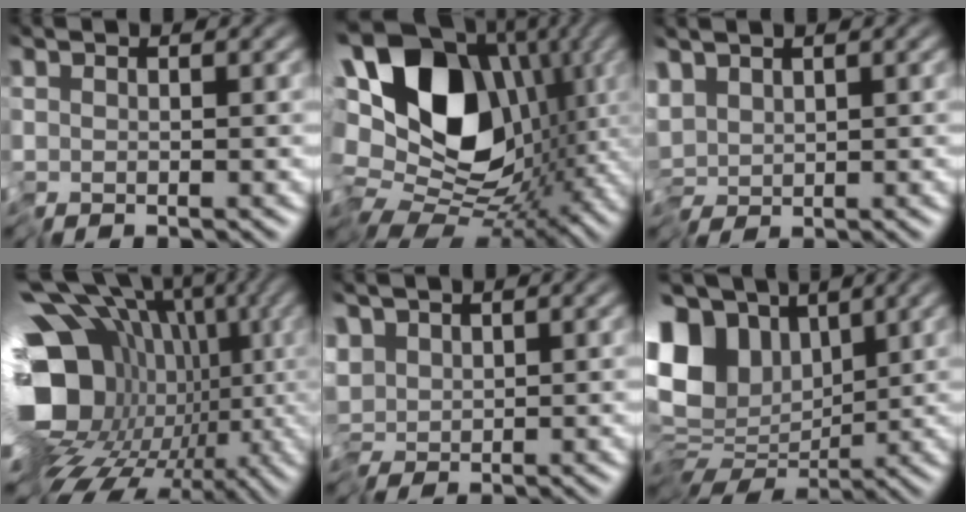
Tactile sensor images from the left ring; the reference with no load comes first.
{"total": 17.8, "force": [1.8, 12.7, 12.4], "torque": [-0.192, 0.008, 0.038]}
{"total": 1.6, "force": [0.2, 0.7, 1.5], "torque": [-0.026, 0.006, -0.002]}
{"total": 17.9, "force": [-1.9, 14.2, 10.8], "torque": [-0.193, -0.024, -0.033]}
{"total": 2.1, "force": [0.1, 1.2, 1.7], "torque": [-0.030, 0.007, -0.006]}
{"total": 10.2, "force": [2.5, 7.3, 6.7], "torque": [-0.130, 0.014, 0.051]}